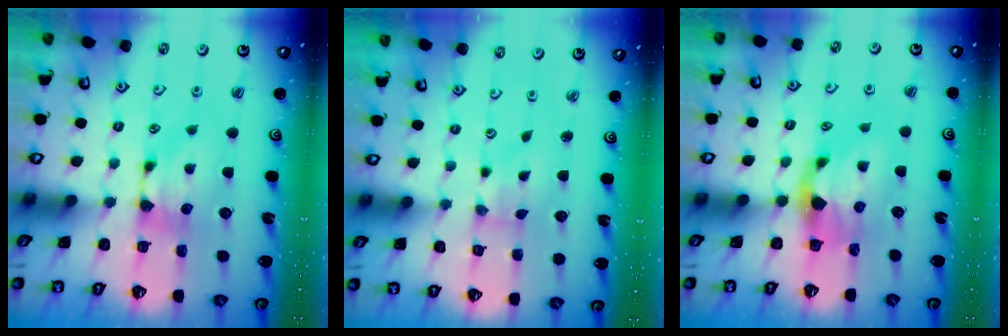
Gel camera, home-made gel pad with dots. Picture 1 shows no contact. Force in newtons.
{"total": 3.2, "press": 3.1, "slide": 0.7}
{"total": 2.9, "press": 2.5, "slide": 1.5}